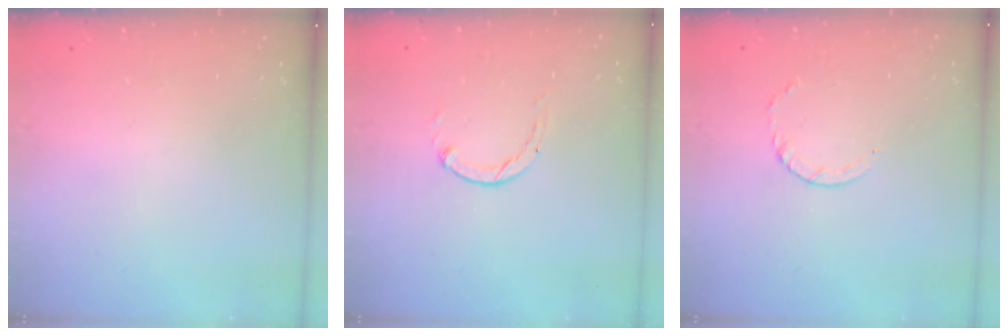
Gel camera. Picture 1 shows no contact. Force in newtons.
{"total": 0.7, "press": 0.6, "slide": 0.2}
{"total": 3.2, "press": 3.2, "slide": 0.4}